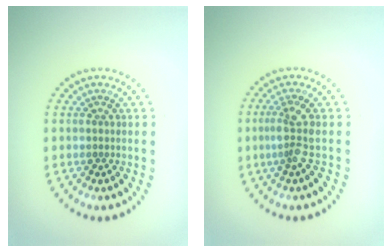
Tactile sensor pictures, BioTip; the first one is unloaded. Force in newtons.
{"total": 2.4, "press": 2.0, "slide": 1.4}